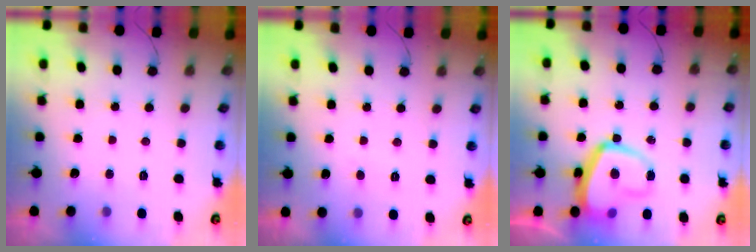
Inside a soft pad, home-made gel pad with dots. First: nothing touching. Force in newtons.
{"total": 0.0}
{"total": 14.8, "press": 14.8, "slide": 1.2}